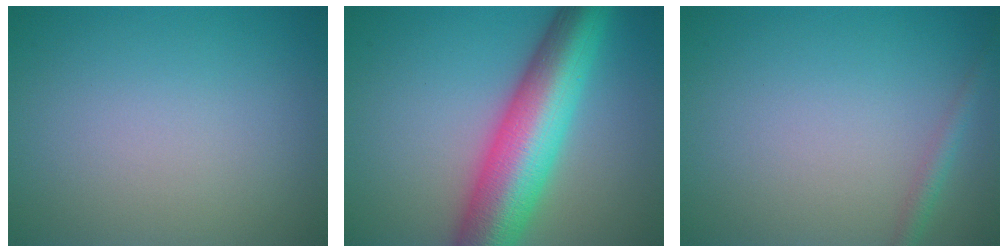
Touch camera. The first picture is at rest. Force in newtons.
{"total": 11.2, "press": 11.2, "slide": 0.2}
{"total": 1.4, "press": 1.4, "slide": 0.1}